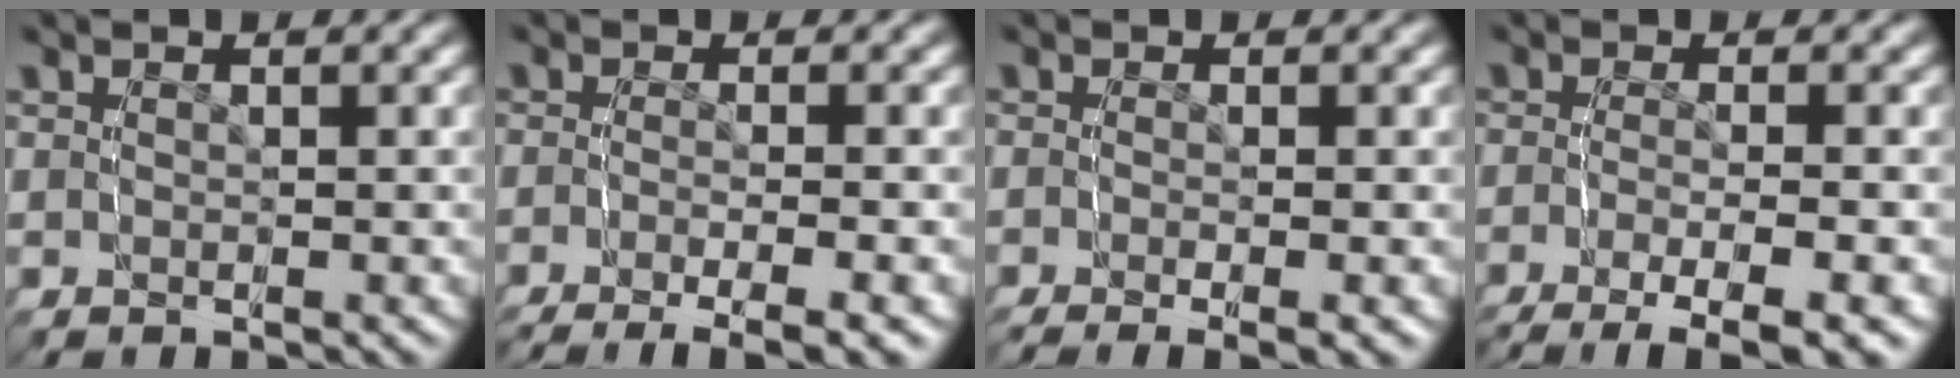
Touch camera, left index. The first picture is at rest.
{"total": 5.2, "force": [-4.6, 0.3, 2.5], "torque": [-0.034, -0.008, -0.073]}
{"total": 1.8, "force": [-1.4, -0.3, 1.0], "torque": [-0.014, 0.004, -0.031]}
{"total": 6.7, "force": [-5.3, 1.0, 4.0], "torque": [-0.063, -0.021, -0.077]}